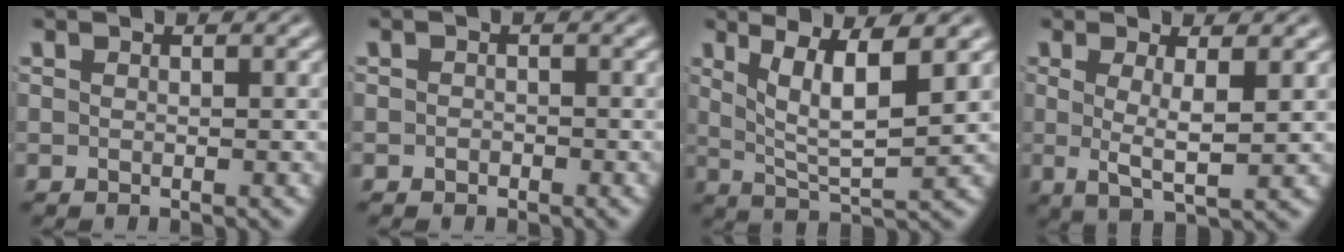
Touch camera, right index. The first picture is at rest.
{"total": 0.8, "force": [-0.8, 0.1, -0.2], "torque": [0.006, -0.010, -0.009]}
{"total": 5.9, "force": [2.0, 2.0, 5.2], "torque": [-0.084, -0.021, 0.046]}
{"total": 4.0, "force": [0.3, 0.7, 3.9], "torque": [-0.069, -0.018, 0.015]}